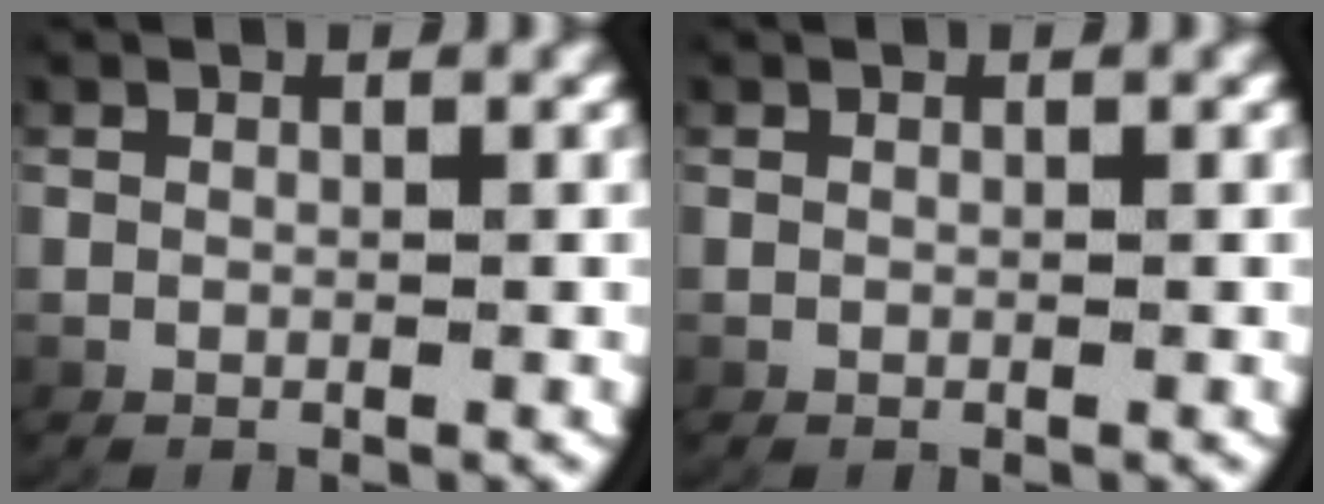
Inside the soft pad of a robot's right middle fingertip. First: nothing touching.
{"total": 0.0}